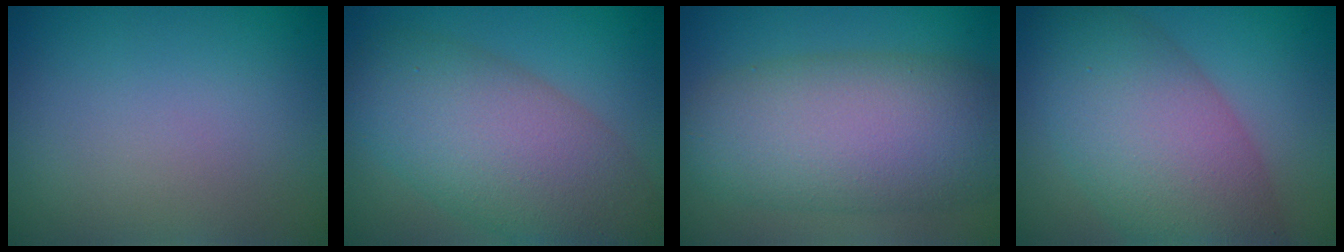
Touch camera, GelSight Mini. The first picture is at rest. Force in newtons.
{"total": 9.0, "press": 9.0, "slide": 0.4}
{"total": 9.7, "press": 9.7, "slide": 0.7}
{"total": 9.1, "press": 9.1, "slide": 0.3}